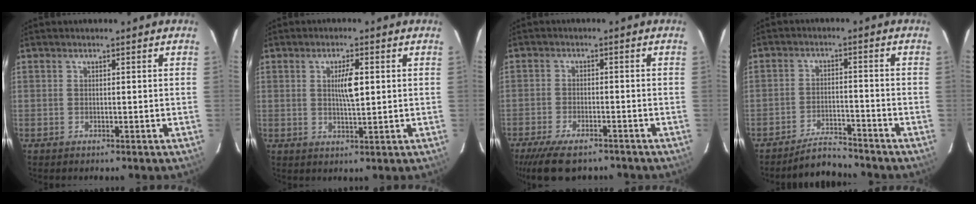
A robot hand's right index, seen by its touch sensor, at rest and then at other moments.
{"total": 4.3, "force": [0.8, 0.7, 4.2], "torque": [-0.074, 0.001, 0.013]}
{"total": 9.7, "force": [-7.7, 3.1, 4.9], "torque": [-0.082, -0.012, -0.123]}
{"total": 4.9, "force": [-4.8, 0.6, 0.5], "torque": [-0.012, -0.006, -0.081]}